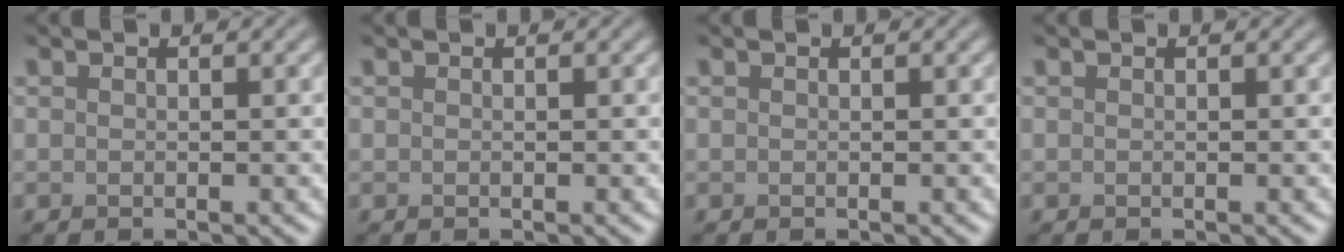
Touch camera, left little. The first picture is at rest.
{"total": 0.0}
{"total": 0.0}
{"total": 0.0}